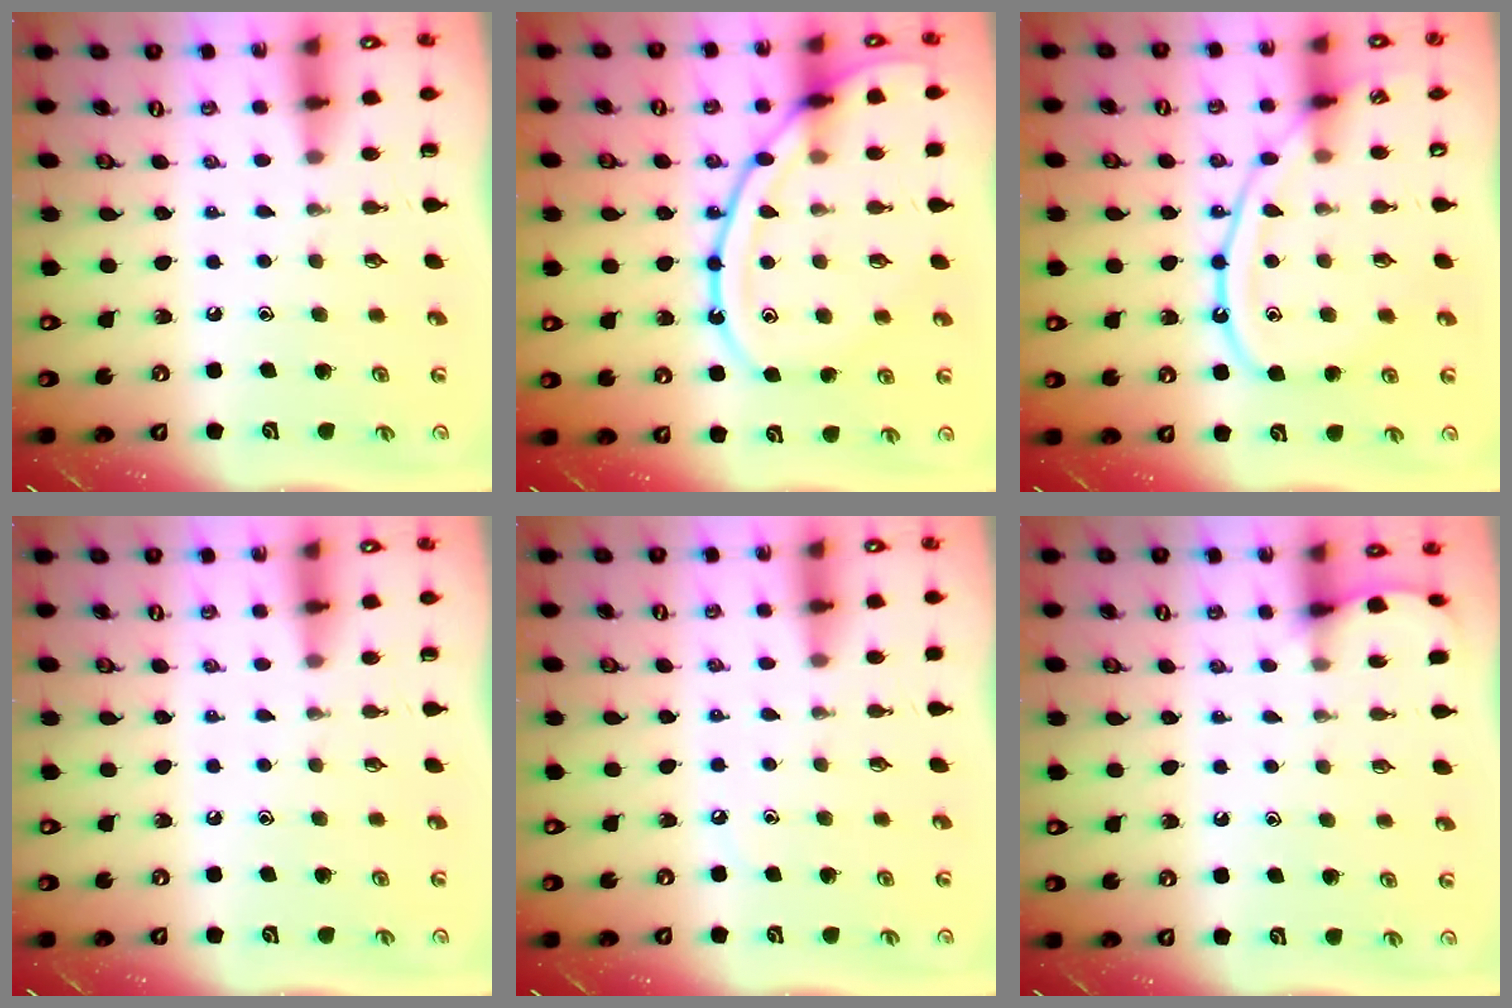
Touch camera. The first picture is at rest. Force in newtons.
{"total": 16.8, "press": 16.8, "slide": 1.5}
{"total": 12.7, "press": 12.6, "slide": 1.4}
{"total": 0.0}
{"total": 2.2, "press": 2.2, "slide": 0.3}
{"total": 3.6, "press": 3.6, "slide": 0.4}